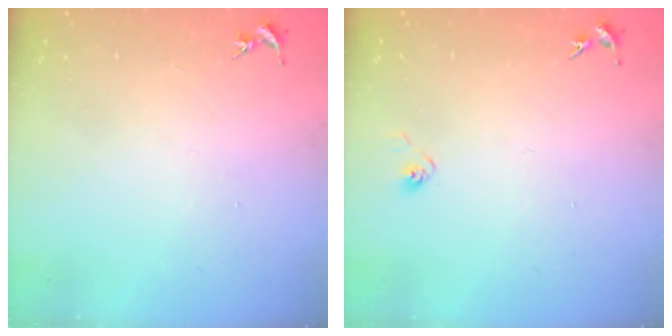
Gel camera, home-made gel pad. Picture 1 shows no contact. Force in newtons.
{"total": 2.8, "press": 2.6, "slide": 1.1}